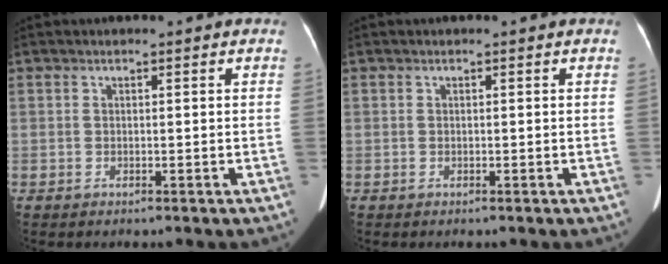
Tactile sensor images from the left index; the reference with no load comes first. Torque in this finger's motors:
{"motor_torque": [0.00, 0.00, 0.00, 0.00]}